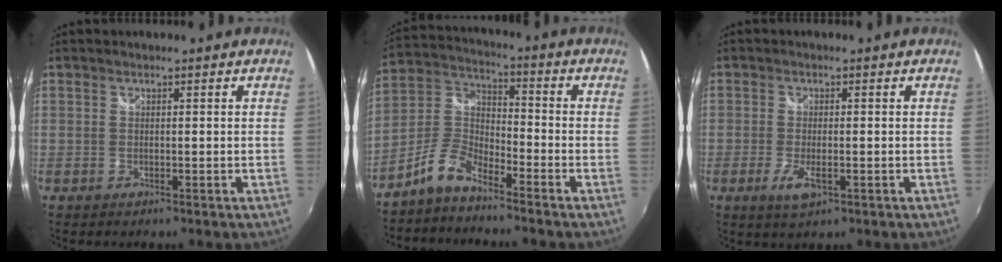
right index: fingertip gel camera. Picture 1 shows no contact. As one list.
[{"total": 7.4, "force": [-5.5, 2.5, 4.3], "torque": [-0.108, 0.024, -0.115]}, {"total": 4.5, "force": [-1.9, 1.5, 3.8], "torque": [-0.082, -0.012, -0.032]}]